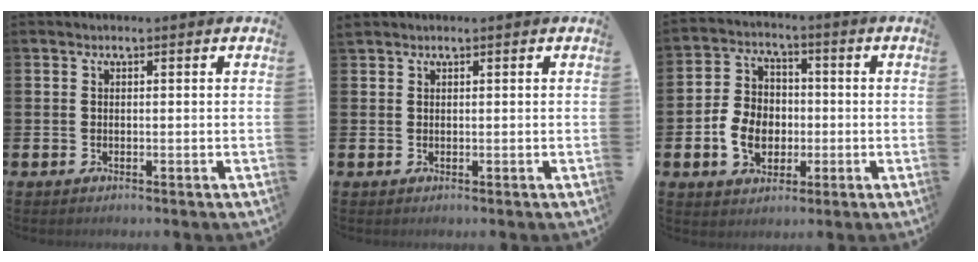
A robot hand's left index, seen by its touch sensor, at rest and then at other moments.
{"total": 0.8, "force": [0.8, 0.2, 0.0], "torque": [0.001, 0.003, 0.015]}
{"total": 7.0, "force": [-1.3, 5.7, 3.8], "torque": [-0.089, 0.013, -0.026]}